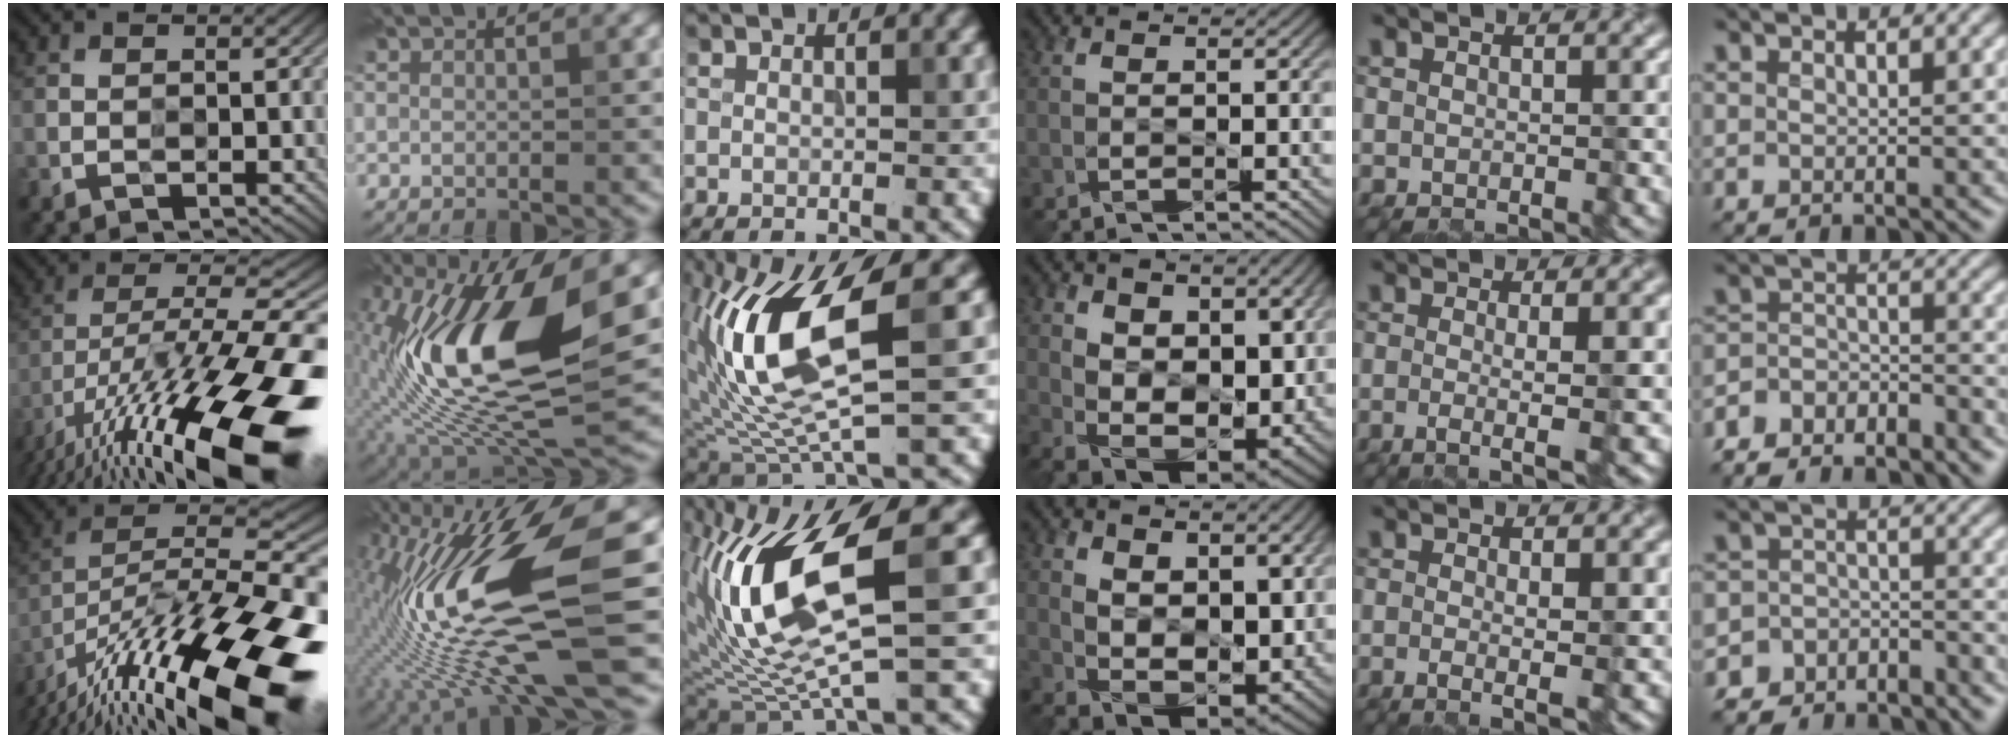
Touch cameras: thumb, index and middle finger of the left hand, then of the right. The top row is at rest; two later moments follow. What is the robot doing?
{"motion": "wipe", "object": "glass cup"}